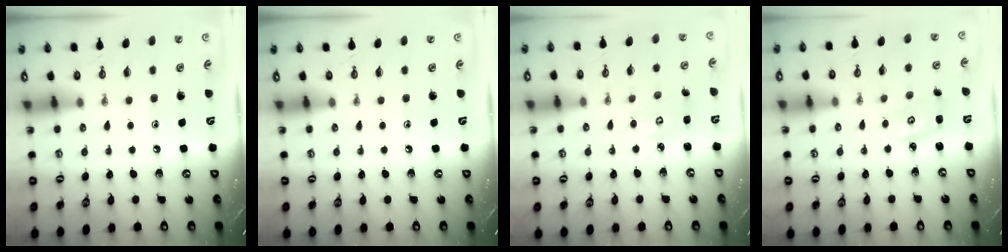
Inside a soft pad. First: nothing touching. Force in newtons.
{"total": 0.0}
{"total": 2.9, "press": 2.9, "slide": 0.1}
{"total": 2.3, "press": 2.3, "slide": 0.2}